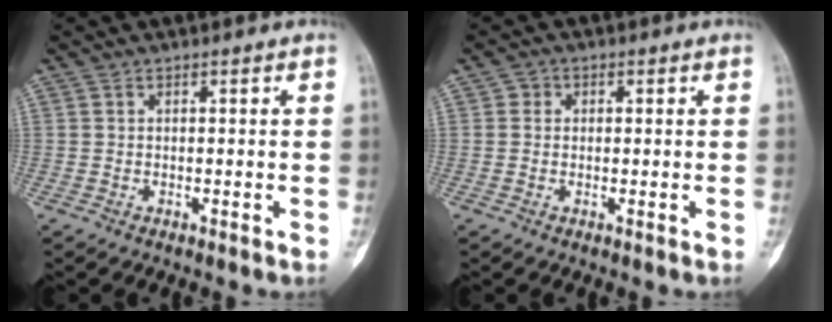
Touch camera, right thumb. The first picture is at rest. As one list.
[{"total": 1.7, "force": [0.2, 1.6, 0.5], "torque": [0.002, 0.004, -0.002]}]